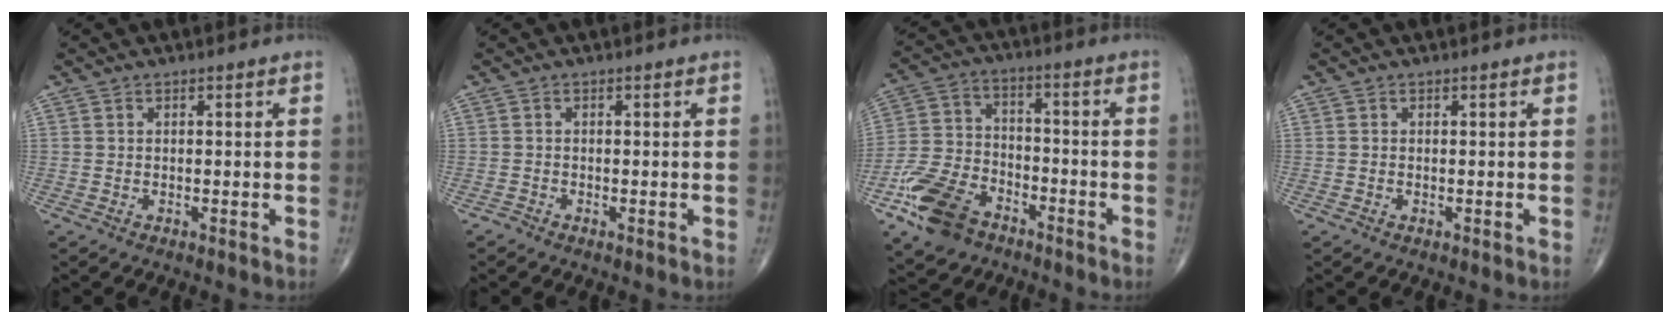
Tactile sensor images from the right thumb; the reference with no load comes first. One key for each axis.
{"total": 0.6, "fx": -0.5, "fy": 0.2, "fz": 0.2, "tx": -0.003, "ty": -0.001, "tz": -0.013}
{"total": 13.4, "fx": -7.8, "fy": 8.4, "fz": 7.0, "tx": -0.125, "ty": 0.039, "tz": -0.151}
{"total": 0.0}